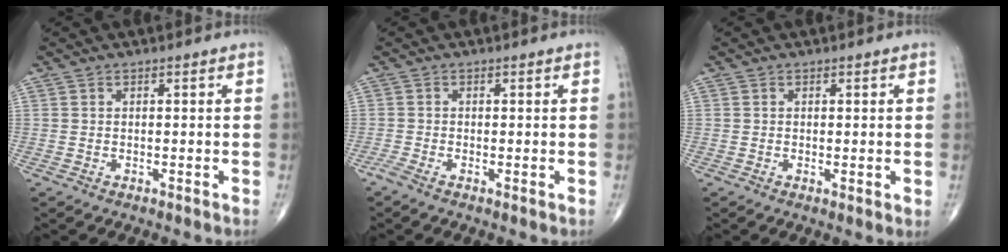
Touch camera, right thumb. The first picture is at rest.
{"total": 1.4, "force": [-0.7, 0.4, 1.2], "torque": [-0.032, -0.006, -0.024]}
{"total": 1.2, "force": [0.1, 0.3, 1.2], "torque": [-0.023, -0.006, 0.000]}